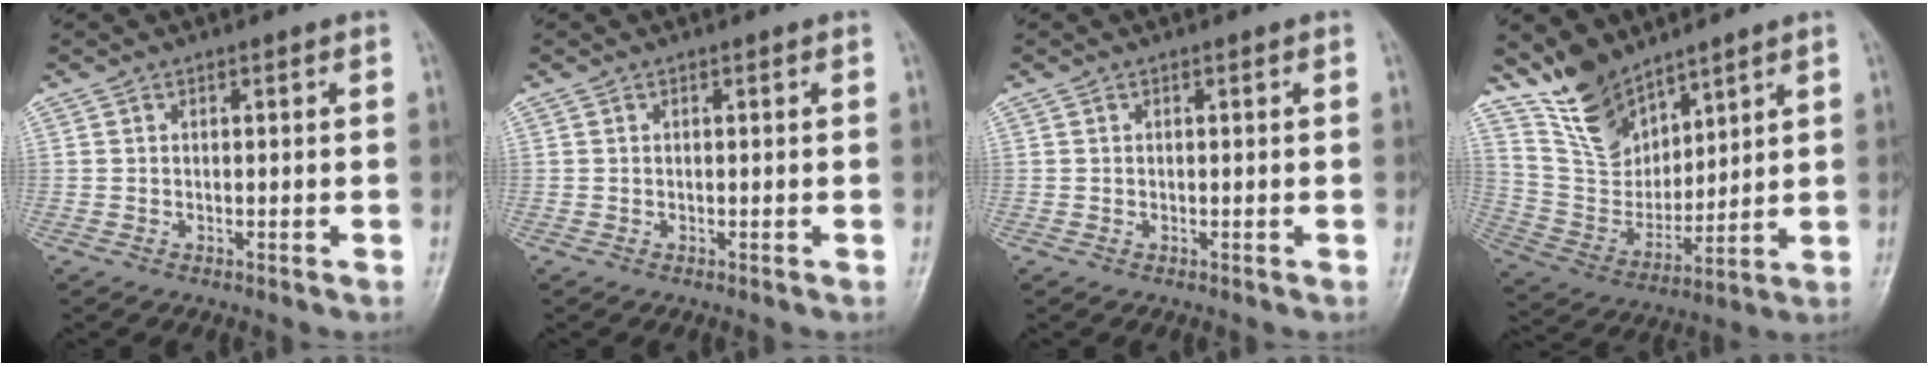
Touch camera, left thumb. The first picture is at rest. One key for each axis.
{"total": 0.0}
{"total": 0.0}
{"total": 12.1, "fx": 9.6, "fy": 5.8, "fz": 4.6, "tx": -0.059, "ty": -0.062, "tz": 0.203}